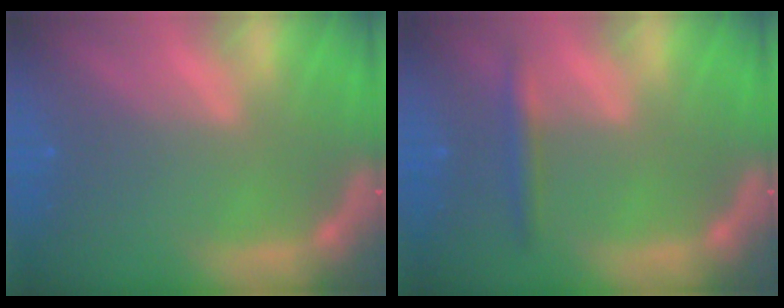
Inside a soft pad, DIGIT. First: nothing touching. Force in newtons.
{"total": 1.9}